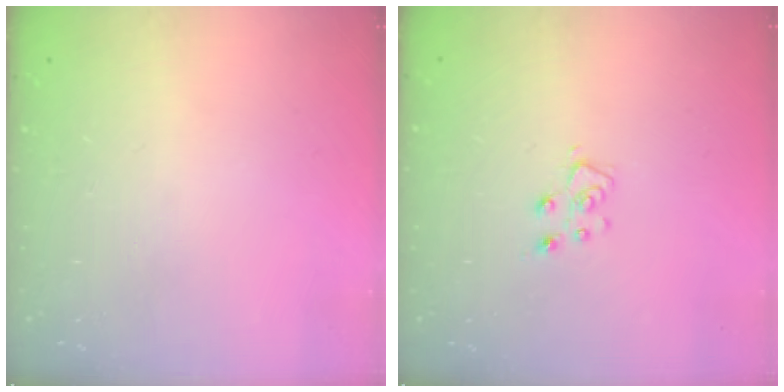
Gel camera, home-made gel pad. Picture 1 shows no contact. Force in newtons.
{"total": 5.7, "press": 5.7, "slide": 0.5}